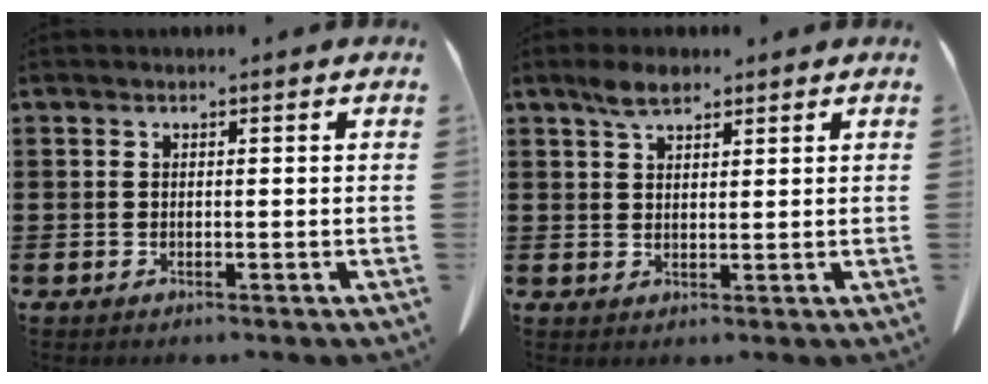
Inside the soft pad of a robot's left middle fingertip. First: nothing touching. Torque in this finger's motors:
{"motor_torque": [0.60, 0.60, -0.09, -0.05]}